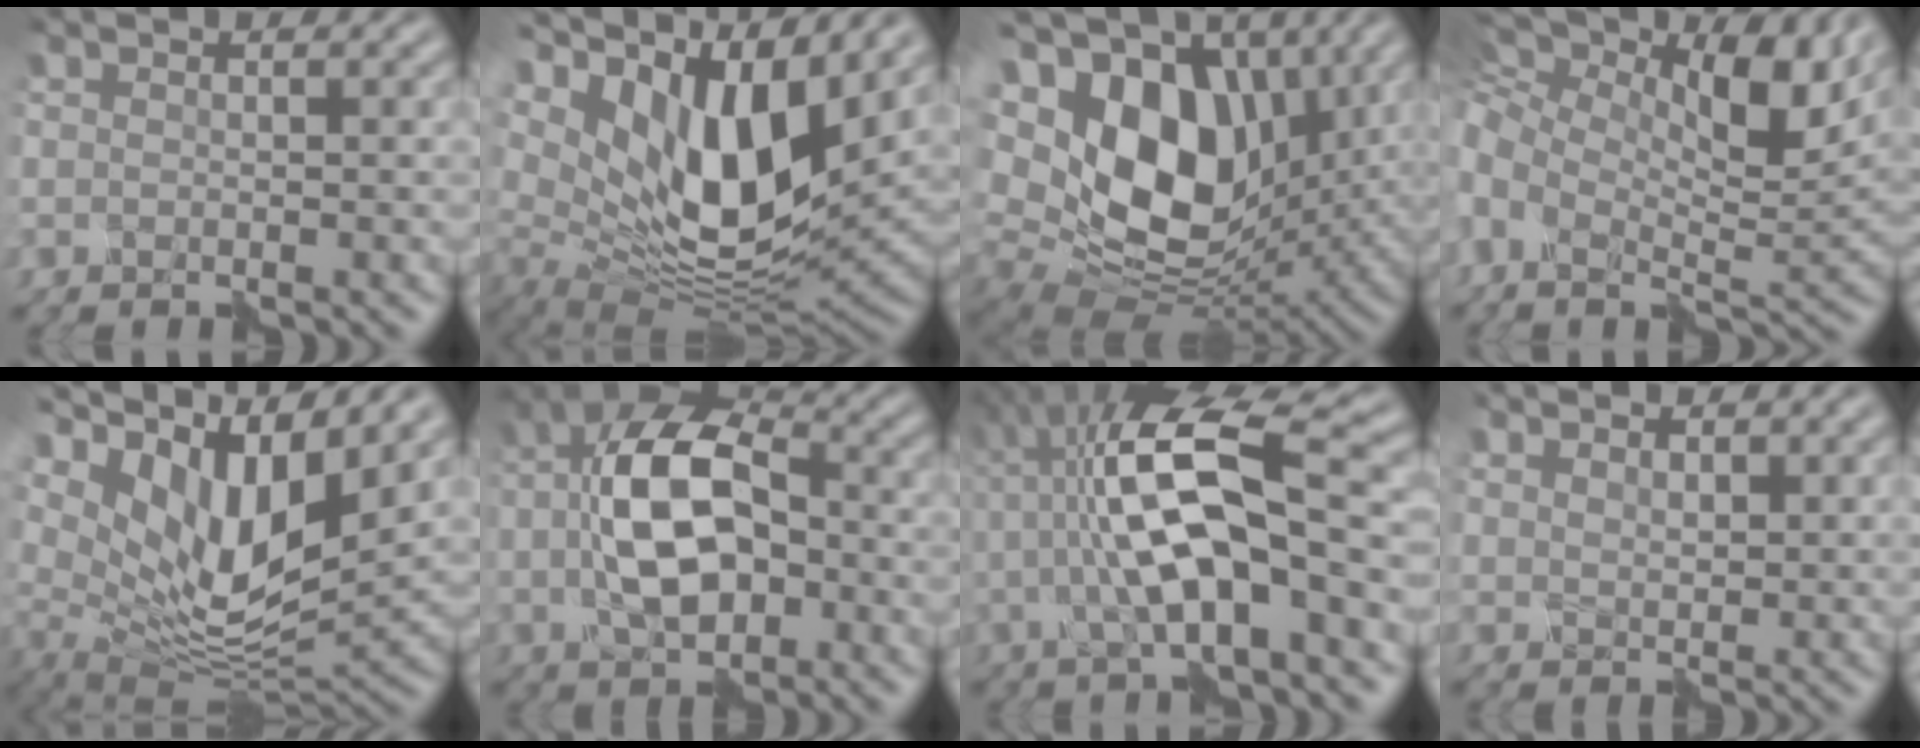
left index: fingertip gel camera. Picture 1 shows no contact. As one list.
[{"total": 12.4, "force": [6.0, 5.7, 9.2], "torque": [-0.174, -0.005, 0.128]}, {"total": 15.8, "force": [3.9, 10.6, 11.0], "torque": [-0.205, 0.012, 0.081]}, {"total": 13.0, "force": [5.1, 5.9, 10.5], "torque": [-0.198, 0.017, 0.086]}, {"total": 10.5, "force": [5.5, 4.5, 7.7], "torque": [-0.146, -0.008, 0.117]}, {"total": 9.2, "force": [-0.5, 5.3, 7.4], "torque": [-0.143, 0.017, -0.011]}, {"total": 10.4, "force": [0.4, 3.3, 9.9], "torque": [-0.176, 0.024, 0.008]}, {"total": 1.8, "force": [1.6, 0.8, 0.1], "torque": [-0.001, -0.001, 0.043]}]